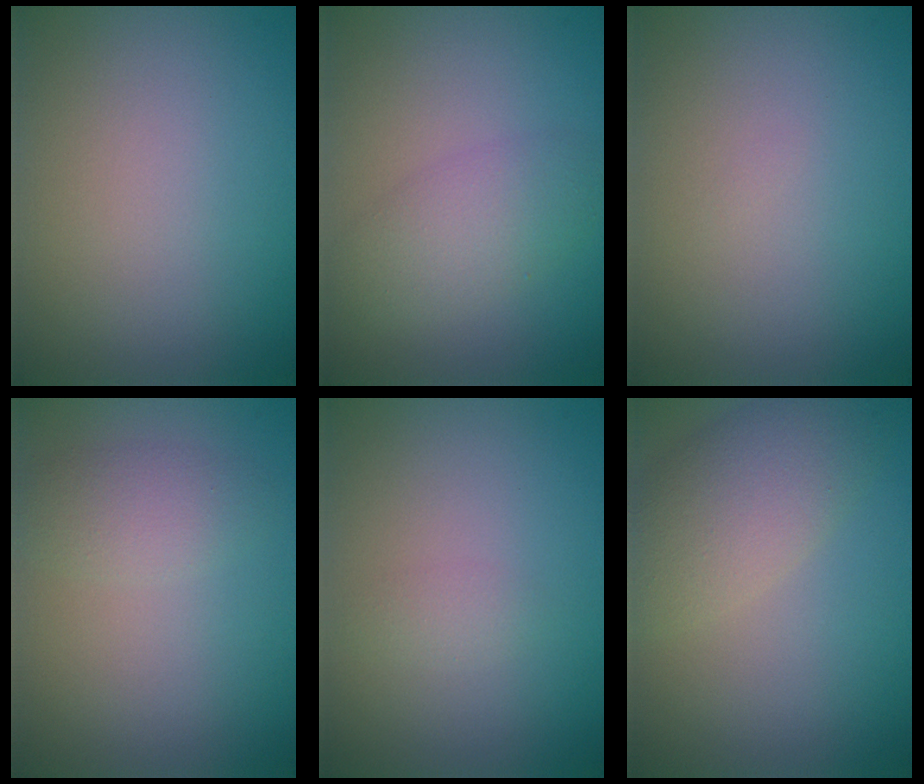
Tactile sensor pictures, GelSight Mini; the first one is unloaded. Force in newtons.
{"total": 3.5, "press": 3.5, "slide": 0.1}
{"total": 0.0}
{"total": 2.2, "press": 2.2, "slide": 0.1}
{"total": 0.9, "press": 0.9, "slide": 0.0}
{"total": 4.9, "press": 4.9, "slide": 0.3}